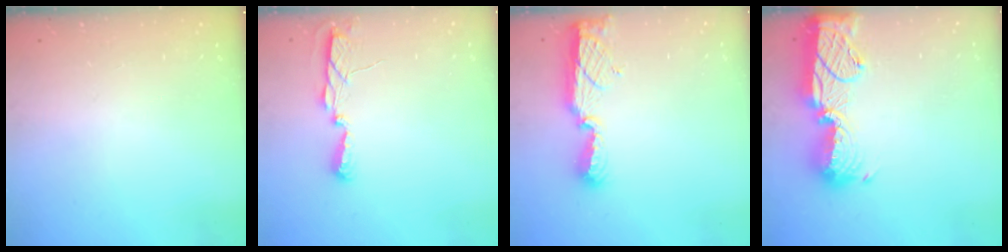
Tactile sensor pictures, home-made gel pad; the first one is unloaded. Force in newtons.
{"total": 5.5, "press": 5.5, "slide": 0.6}
{"total": 11.4, "press": 10.2, "slide": 4.9}
{"total": 17.8, "press": 17.8, "slide": 1.2}